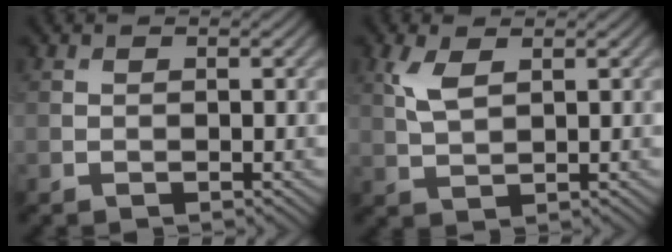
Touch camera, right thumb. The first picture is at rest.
{"total": 3.6, "force": [1.6, 1.6, 2.9], "torque": [-0.074, 0.004, 0.036]}